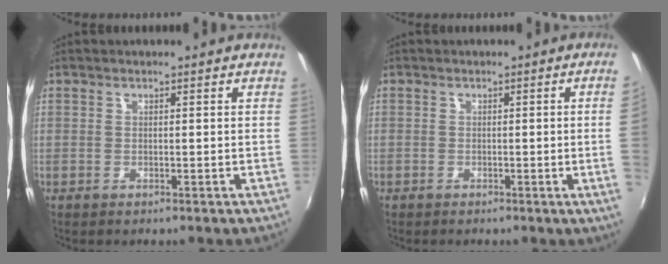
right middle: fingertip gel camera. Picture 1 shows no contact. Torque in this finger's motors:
{"motor_torque": [0.44, -0.34, -1.06, -0.21]}